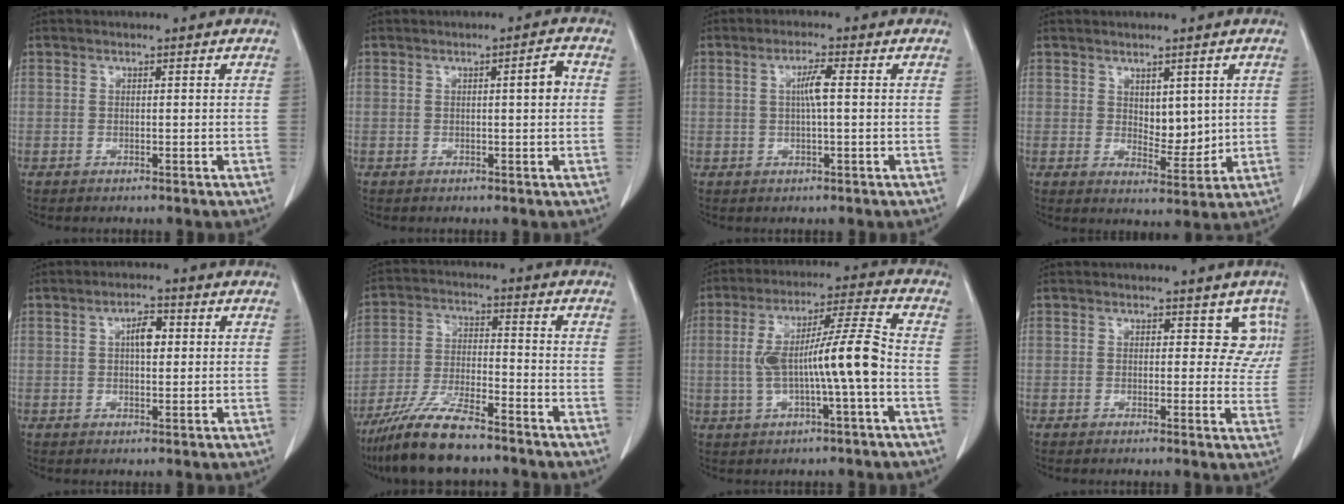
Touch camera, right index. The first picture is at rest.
{"total": 2.7, "force": [0.3, 0.2, 2.7], "torque": [-0.041, 0.003, 0.003]}
{"total": 3.2, "force": [0.4, 0.3, 3.1], "torque": [-0.062, 0.003, 0.006]}
{"total": 4.7, "force": [1.2, 2.6, 3.8], "torque": [-0.059, -0.007, 0.029]}
{"total": 3.5, "force": [0.7, 1.4, 3.2], "torque": [-0.056, 0.006, 0.009]}
{"total": 11.2, "force": [-9.0, 1.8, 6.4], "torque": [-0.126, -0.023, -0.167]}
{"total": 11.7, "force": [-1.4, 0.6, 11.6], "torque": [-0.209, 0.025, -0.023]}
{"total": 4.7, "force": [2.0, 3.2, 2.7], "torque": [0.004, 0.006, 0.013]}